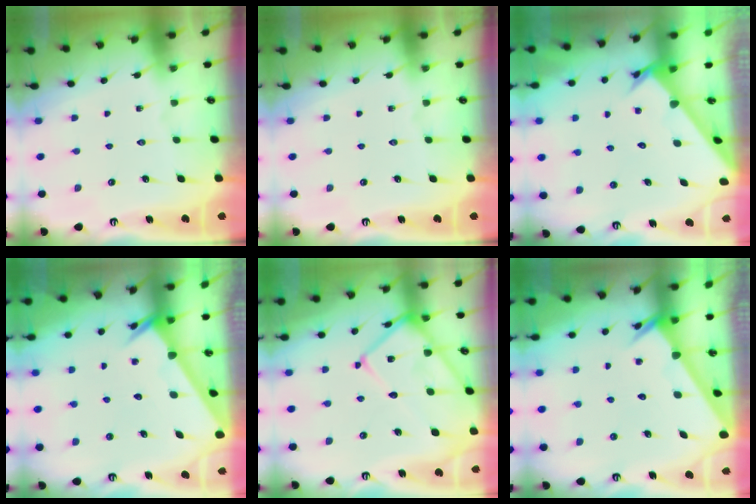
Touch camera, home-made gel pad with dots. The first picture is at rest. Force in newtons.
{"total": 0.0}
{"total": 2.4, "press": 2.4, "slide": 0.1}
{"total": 2.6, "press": 2.6, "slide": 0.0}
{"total": 15.1, "press": 15.0, "slide": 1.6}
{"total": 2.6, "press": 2.6, "slide": 0.0}